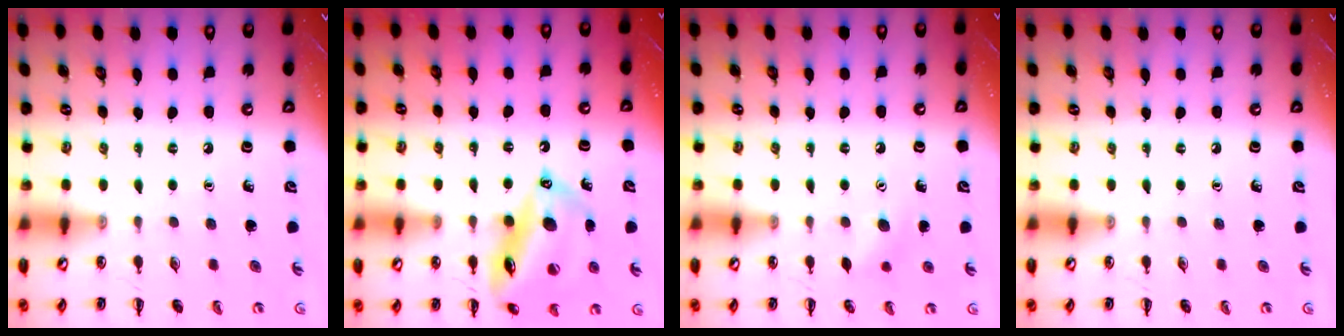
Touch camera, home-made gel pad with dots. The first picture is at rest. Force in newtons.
{"total": 17.9, "press": 17.5, "slide": 4.1}
{"total": 5.5, "press": 5.3, "slide": 1.5}
{"total": 0.0}